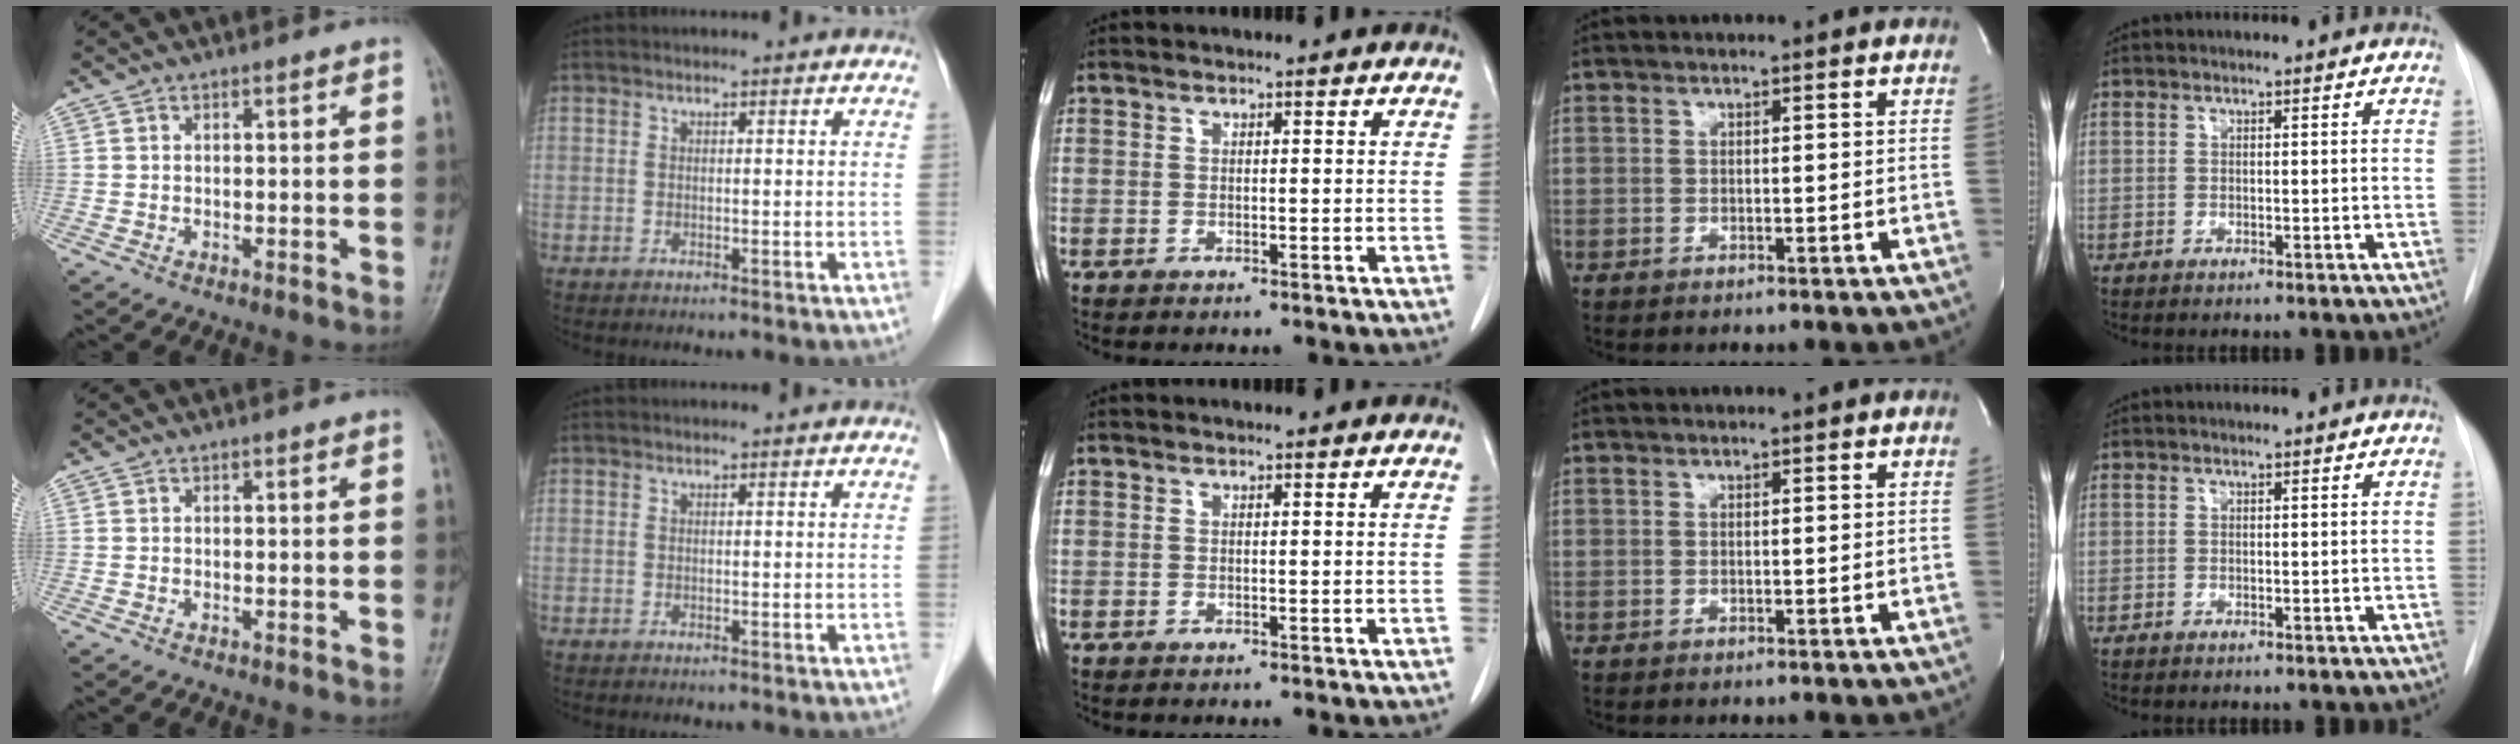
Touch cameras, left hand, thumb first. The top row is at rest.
{}